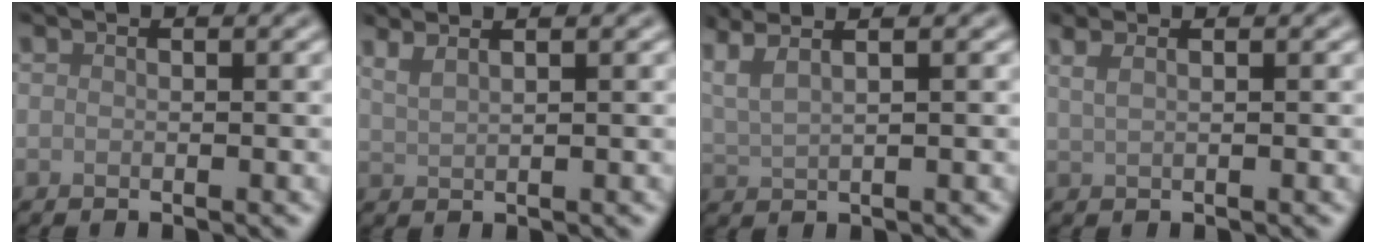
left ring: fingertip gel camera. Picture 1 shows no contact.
{"total": 3.2, "force": [2.3, 1.2, 1.8], "torque": [-0.014, 0.013, 0.016]}
{"total": 4.4, "force": [2.9, 1.5, 2.9], "torque": [-0.051, 0.031, 0.029]}
{"total": 2.7, "force": [1.5, 1.3, 1.8], "torque": [-0.020, 0.006, 0.001]}